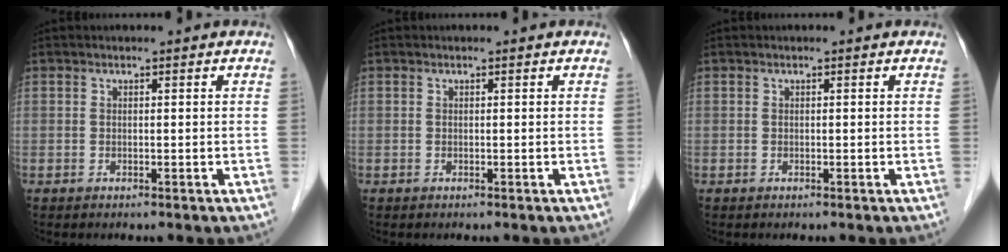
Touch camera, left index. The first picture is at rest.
{"total": 0.0}
{"total": 0.0}